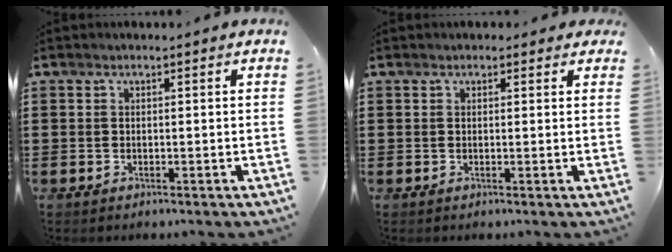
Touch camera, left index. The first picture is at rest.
{"total": 0.8, "force": [0.5, 0.5, 0.2], "torque": [0.002, 0.003, 0.008]}